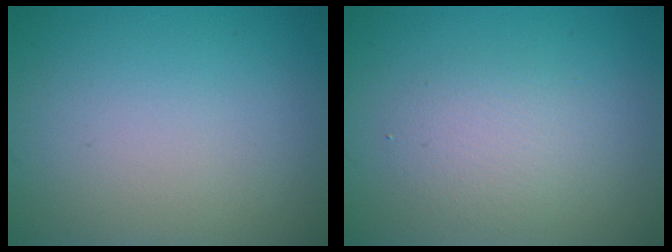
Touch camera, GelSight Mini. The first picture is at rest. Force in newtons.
{"total": 2.5, "press": 2.5, "slide": 0.1}